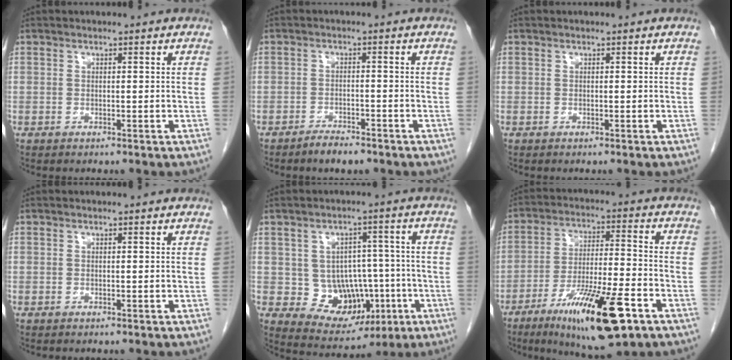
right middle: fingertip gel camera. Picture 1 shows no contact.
{"total": 3.0, "force": [-2.5, 0.8, 1.4], "torque": [-0.027, -0.001, -0.039]}
{"total": 0.0}
{"total": 0.0}
{"total": 9.9, "force": [-1.9, 7.7, 5.9], "torque": [-0.079, 0.028, -0.007]}
{"total": 16.4, "force": [-8.8, 2.5, 13.6], "torque": [-0.230, -0.023, -0.141]}